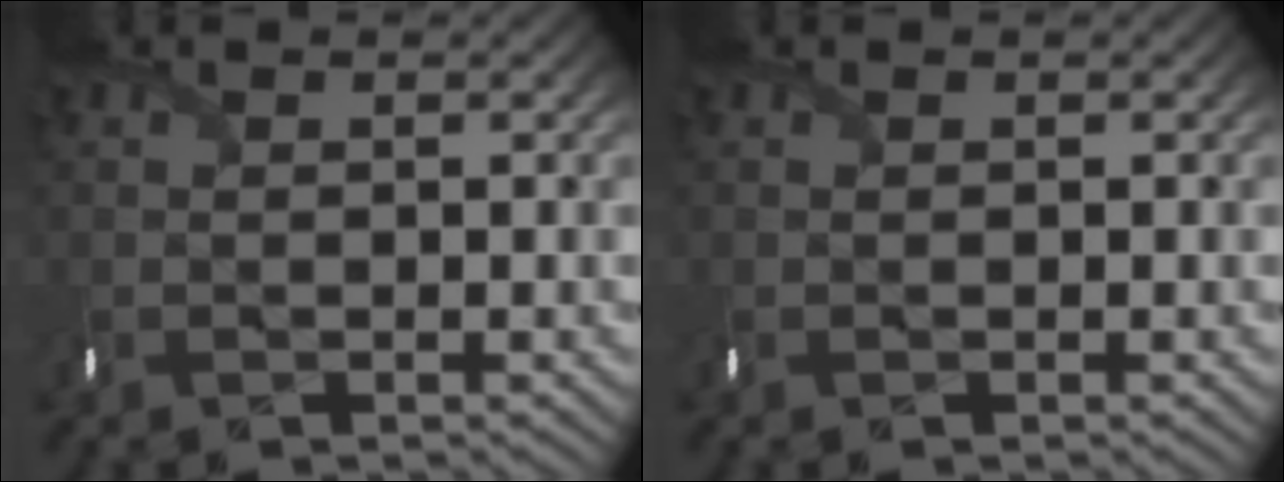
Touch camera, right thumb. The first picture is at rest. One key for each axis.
{"total": 0.0}